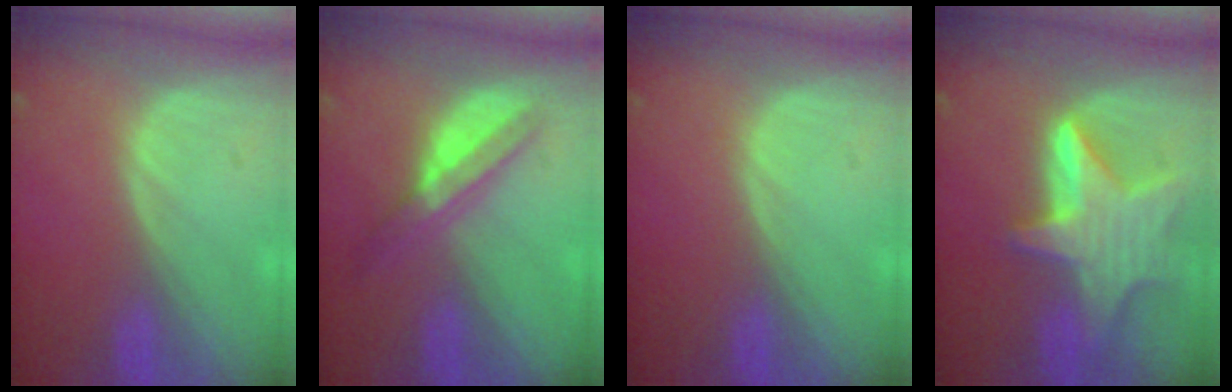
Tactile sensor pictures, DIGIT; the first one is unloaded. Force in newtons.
{"total": 5.7, "press": 5.3, "slide": 2.0}
{"total": 0.0}
{"total": 9.5, "press": 9.5, "slide": 0.7}